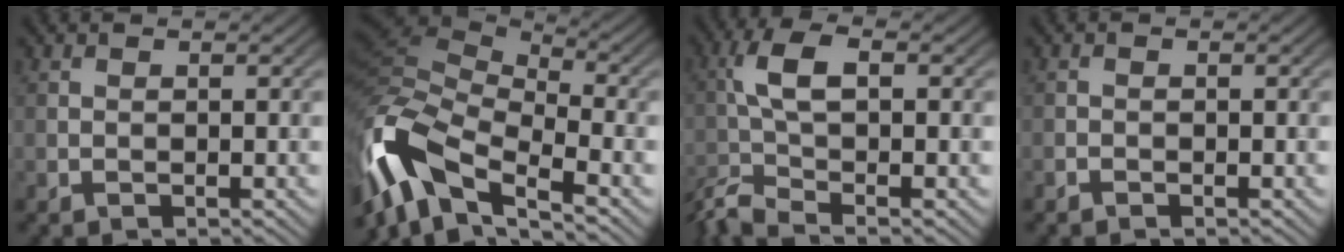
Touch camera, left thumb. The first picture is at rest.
{"total": 13.3, "force": [-5.6, 5.8, 10.5], "torque": [-0.238, -0.004, -0.110]}
{"total": 6.6, "force": [-2.8, 1.8, 5.7], "torque": [-0.122, -0.004, -0.070]}
{"total": 0.7, "force": [-0.6, 0.3, 0.1], "torque": [-0.001, -0.002, -0.011]}